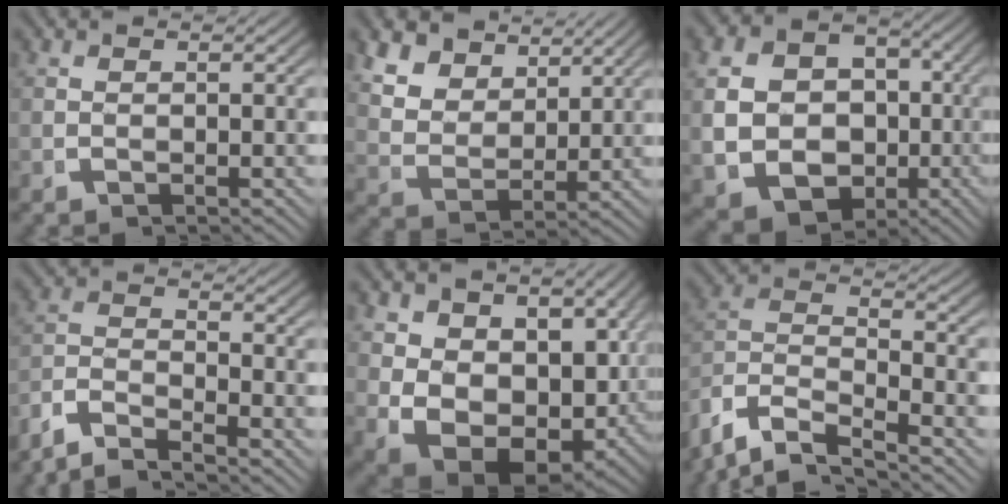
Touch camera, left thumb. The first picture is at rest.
{"total": 8.0, "force": [3.4, 5.6, 4.5], "torque": [-0.103, -0.015, 0.064]}
{"total": 14.0, "force": [-2.1, 11.5, 7.6], "torque": [-0.177, -0.059, -0.013]}
{"total": 5.4, "force": [-3.7, 2.8, 2.8], "torque": [-0.055, -0.012, -0.068]}
{"total": 13.0, "force": [-1.8, 9.5, 8.7], "torque": [-0.209, -0.085, 0.005]}
{"total": 12.7, "force": [-2.9, 9.6, 7.8], "torque": [-0.193, -0.047, -0.044]}